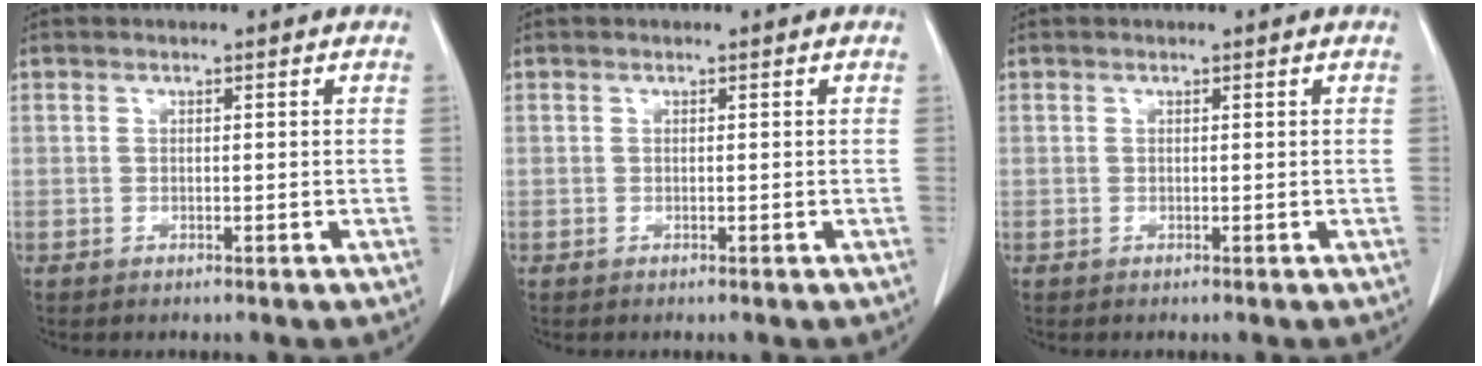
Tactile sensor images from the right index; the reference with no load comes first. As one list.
[{"total": 0.0}, {"total": 0.0}]